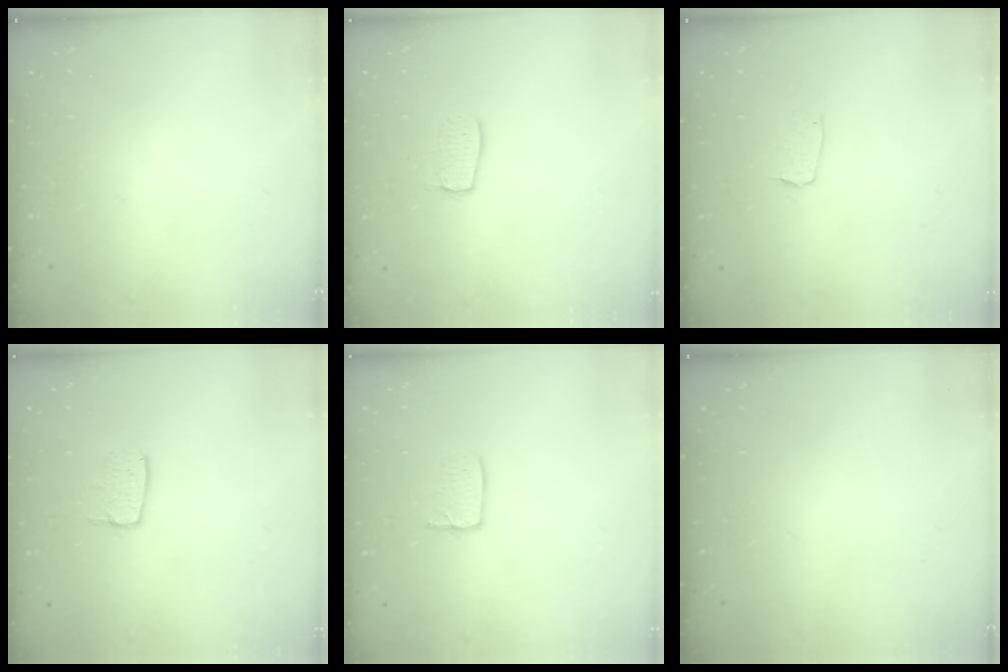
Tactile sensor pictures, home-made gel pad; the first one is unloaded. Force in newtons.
{"total": 7.1, "press": 7.1, "slide": 0.3}
{"total": 3.1, "press": 3.1, "slide": 0.2}
{"total": 5.5, "press": 5.5, "slide": 0.3}
{"total": 3.3, "press": 3.3, "slide": 0.1}
{"total": 0.0}